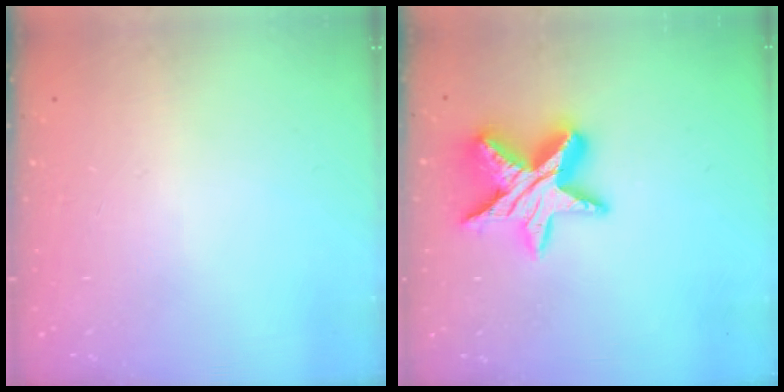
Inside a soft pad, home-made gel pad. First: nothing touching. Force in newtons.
{"total": 15.6, "press": 15.6, "slide": 0.9}